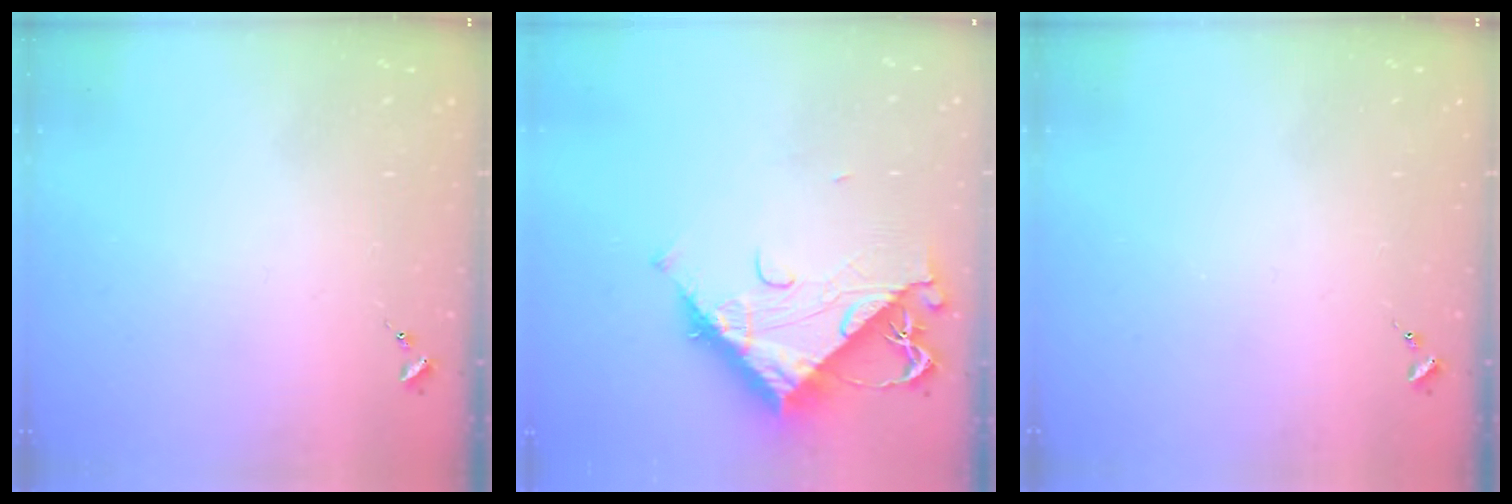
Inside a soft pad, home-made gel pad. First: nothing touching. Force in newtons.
{"total": 11.9, "press": 11.8, "slide": 1.4}
{"total": 0.0}